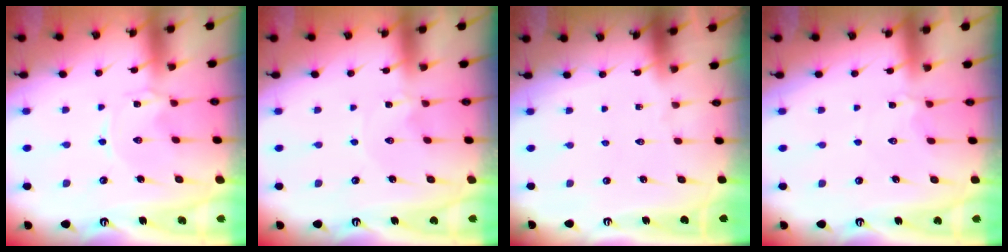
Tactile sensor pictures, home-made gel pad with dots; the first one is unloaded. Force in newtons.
{"total": 0.6, "press": 0.6, "slide": 0.1}
{"total": 0.0}
{"total": 2.7, "press": 2.6, "slide": 0.5}